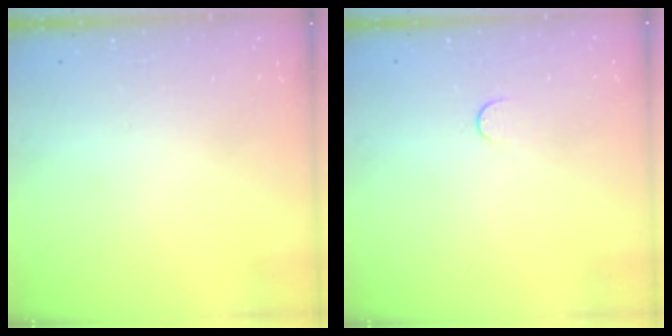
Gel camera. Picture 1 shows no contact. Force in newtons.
{"total": 3.3, "press": 3.2, "slide": 0.3}